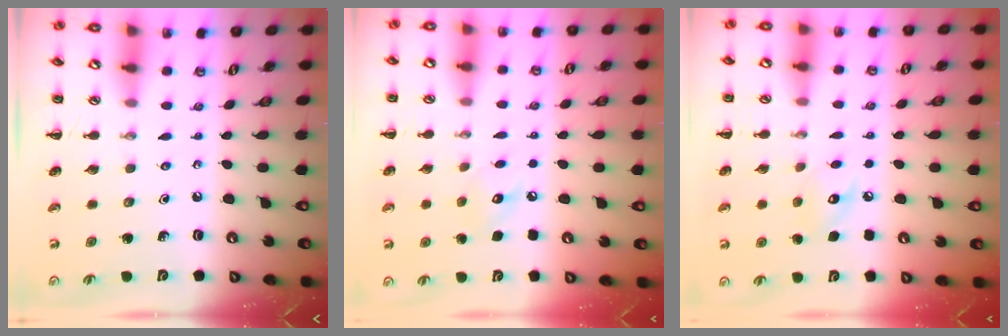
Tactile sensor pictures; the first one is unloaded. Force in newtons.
{"total": 6.8, "press": 6.7, "slide": 0.9}
{"total": 7.8, "press": 7.7, "slide": 1.4}